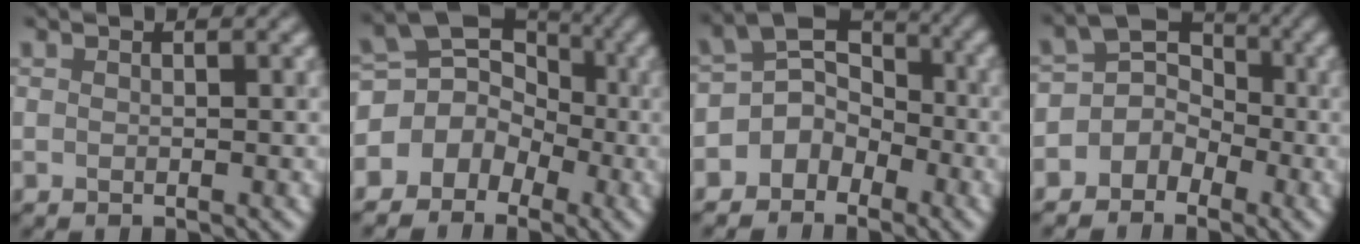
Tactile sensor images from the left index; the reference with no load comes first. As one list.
[{"total": 6.1, "force": [-1.9, 5.3, 2.5], "torque": [-0.003, 0.010, -0.051]}, {"total": 4.0, "force": [-2.3, 2.9, 1.6], "torque": [-0.013, 0.005, -0.050]}, {"total": 3.6, "force": [-1.8, 2.9, 1.1], "torque": [0.012, 0.006, -0.043]}]